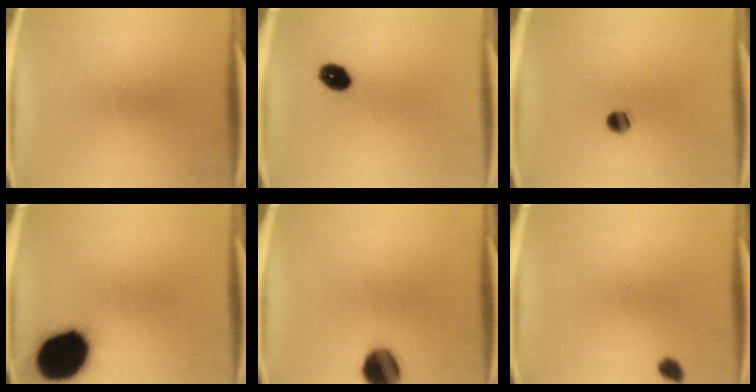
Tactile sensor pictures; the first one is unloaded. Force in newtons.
{"total": 5.3}
{"total": 3.2}
{"total": 17.7}
{"total": 9.8}
{"total": 1.9}